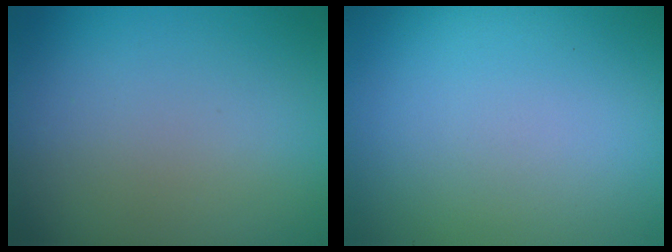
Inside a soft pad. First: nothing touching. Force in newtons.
{"total": 0.0}